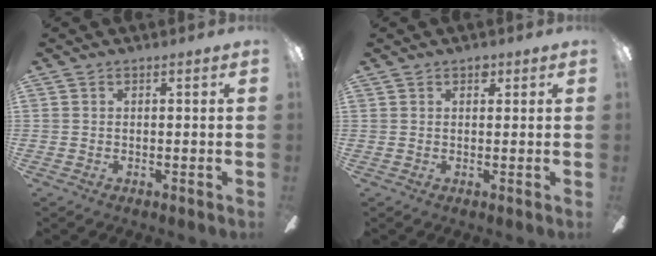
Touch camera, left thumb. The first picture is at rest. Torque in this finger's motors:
{"motor_torque": [0.29, -0.02, 0.25, -0.10, 0.00]}